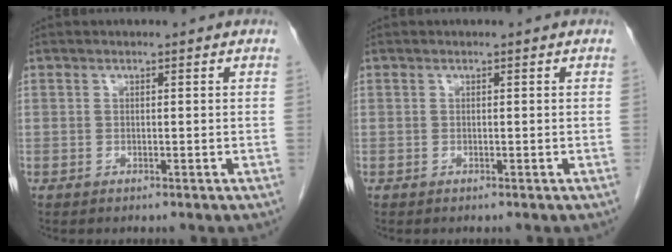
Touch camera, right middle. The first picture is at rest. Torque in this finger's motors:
{"motor_torque": [0.05, 0.14, -0.01, 0.01]}